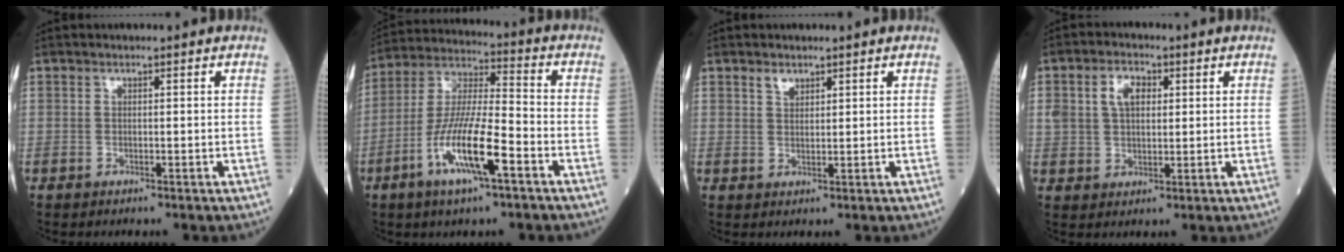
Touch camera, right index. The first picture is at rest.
{"total": 13.4, "force": [-5.7, 1.9, 12.0], "torque": [-0.234, -0.008, -0.108]}
{"total": 1.8, "force": [1.4, 0.9, 0.8], "torque": [-0.013, 0.001, 0.026]}
{"total": 5.8, "force": [1.8, 3.6, 4.1], "torque": [-0.085, 0.017, 0.038]}